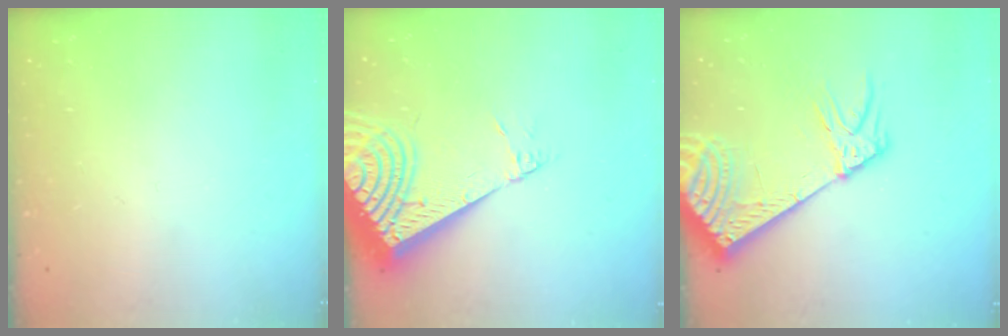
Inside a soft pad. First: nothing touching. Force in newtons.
{"total": 19.0, "press": 18.8, "slide": 2.5}
{"total": 11.8, "press": 11.5, "slide": 2.4}